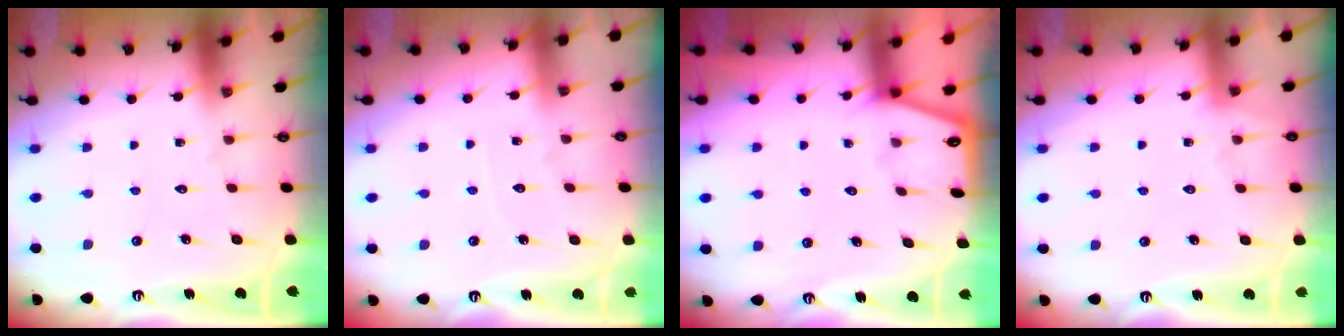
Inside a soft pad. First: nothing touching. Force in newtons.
{"total": 2.0, "press": 2.0, "slide": 0.3}
{"total": 1.2, "press": 1.1, "slide": 0.1}
{"total": 2.5, "press": 2.5, "slide": 0.4}